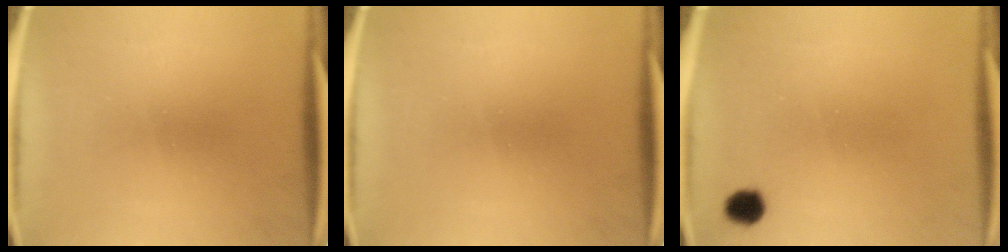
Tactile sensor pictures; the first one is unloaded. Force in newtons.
{"total": 0.0}
{"total": 3.1}